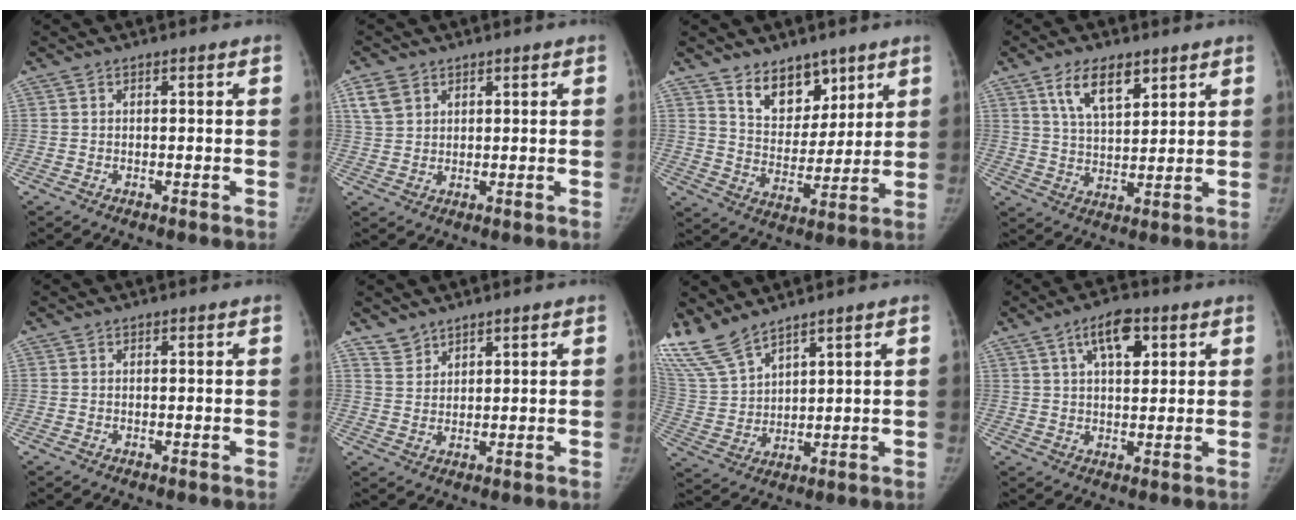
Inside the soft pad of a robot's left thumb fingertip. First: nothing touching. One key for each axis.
{"total": 4.5, "fx": 2.5, "fy": 3.2, "fz": 2.0, "tx": -0.029, "ty": -0.004, "tz": 0.055}
{"total": 10.3, "fx": 7.1, "fy": 6.1, "fz": 4.3, "tx": -0.027, "ty": -0.053, "tz": 0.127}
{"total": 8.9, "fx": 5.1, "fy": 4.1, "fz": 6.1, "tx": -0.088, "ty": -0.027, "tz": 0.095}
{"total": 0.0}
{"total": 3.6, "fx": 3.2, "fy": 1.7, "fz": 0.1, "tx": 0.017, "ty": -0.017, "tz": 0.067}
{"total": 10.2, "fx": 9.0, "fy": 2.6, "fz": 4.1, "tx": -0.089, "ty": -0.034, "tz": 0.203}
{"total": 7.9, "fx": 3.5, "fy": 3.7, "fz": 6.1, "tx": -0.080, "ty": -0.005, "tz": 0.056}